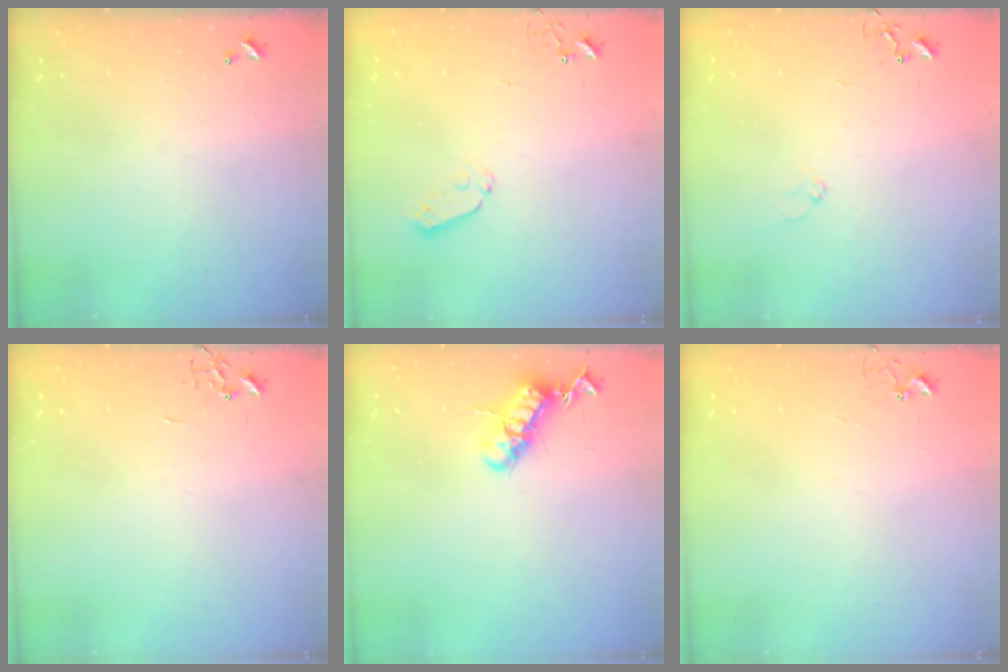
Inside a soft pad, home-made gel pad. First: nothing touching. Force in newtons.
{"total": 5.0, "press": 5.0, "slide": 0.4}
{"total": 7.5, "press": 7.5, "slide": 0.7}
{"total": 0.0}
{"total": 13.8, "press": 13.8, "slide": 0.7}
{"total": 2.7, "press": 2.7, "slide": 0.2}